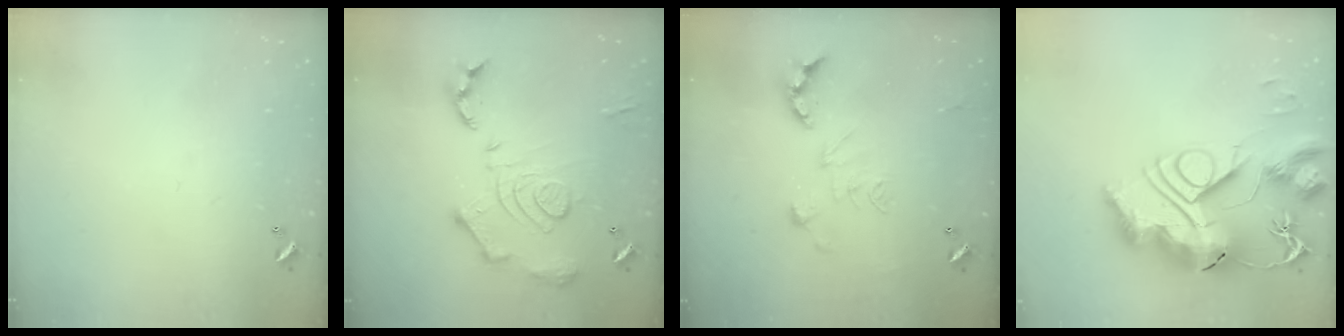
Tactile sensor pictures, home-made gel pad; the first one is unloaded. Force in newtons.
{"total": 16.6, "press": 16.6, "slide": 1.7}
{"total": 2.5, "press": 2.0, "slide": 1.5}
{"total": 0.7, "press": 0.7, "slide": 0.0}